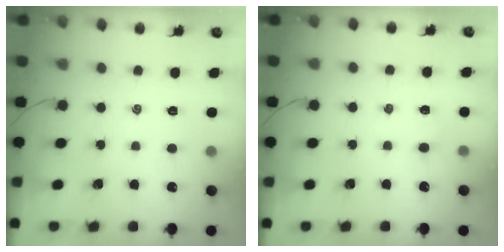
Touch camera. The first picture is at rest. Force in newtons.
{"total": 1.3, "press": 1.2, "slide": 0.5}